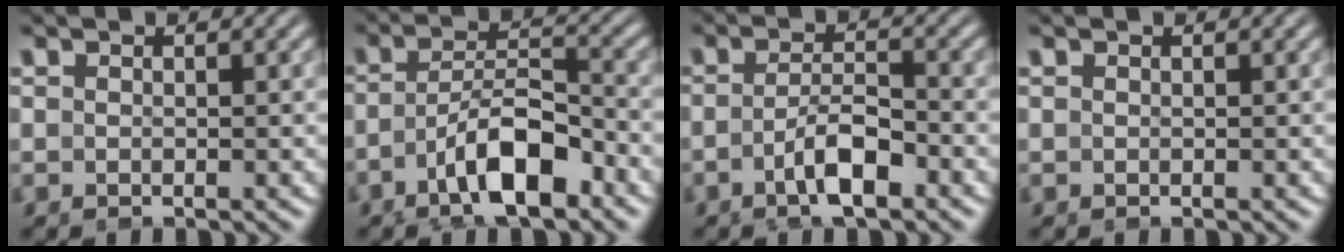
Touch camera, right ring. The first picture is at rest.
{"total": 6.5, "force": [-2.4, 3.4, 5.1], "torque": [-0.081, -0.021, -0.027]}
{"total": 3.3, "force": [-1.5, 0.7, 2.9], "torque": [-0.046, -0.014, -0.014]}
{"total": 0.0}